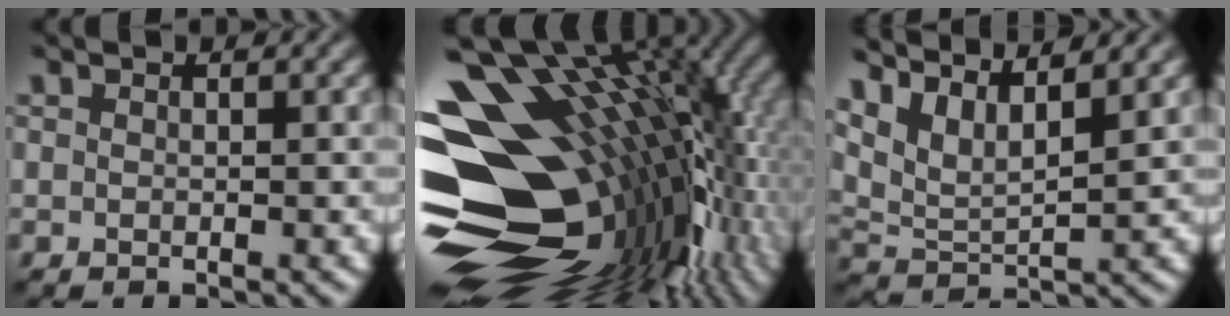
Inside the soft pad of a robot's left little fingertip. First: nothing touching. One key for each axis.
{"total": 19.1, "fx": -0.5, "fy": 11.0, "fz": 15.6, "tx": -0.270, "ty": 0.008, "tz": -0.001}
{"total": 5.4, "fx": 4.1, "fy": 1.2, "fz": 3.2, "tx": -0.078, "ty": 0.004, "tz": 0.079}